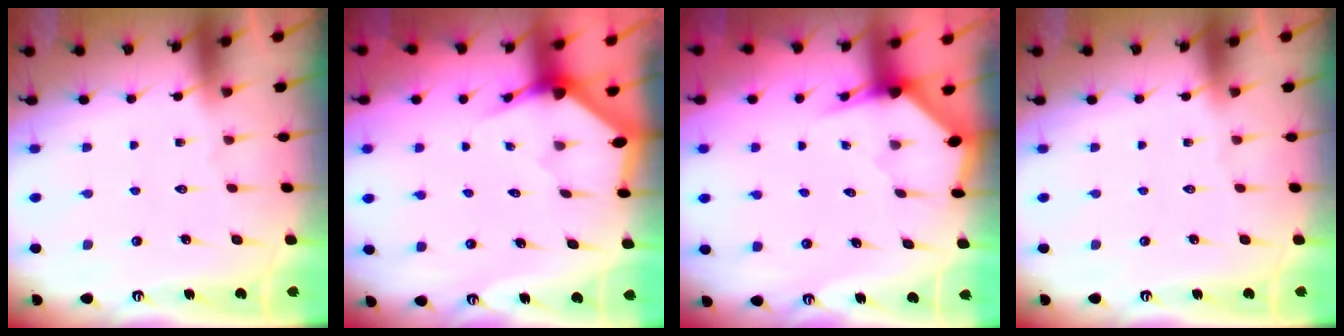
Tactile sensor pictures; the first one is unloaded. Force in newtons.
{"total": 2.9, "press": 2.9, "slide": 0.2}
{"total": 3.2, "press": 3.2, "slide": 0.1}
{"total": 0.0}